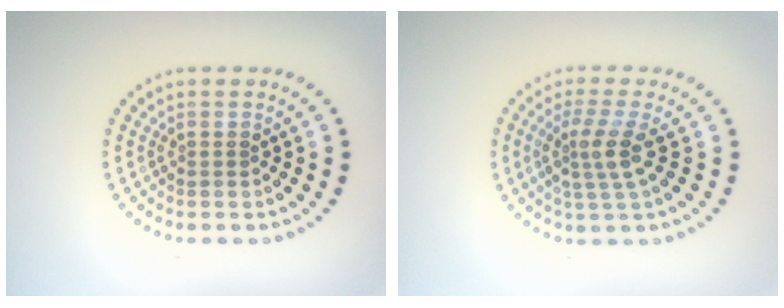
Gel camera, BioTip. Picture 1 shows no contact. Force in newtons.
{"total": 3.0, "press": 2.4, "slide": 1.8}